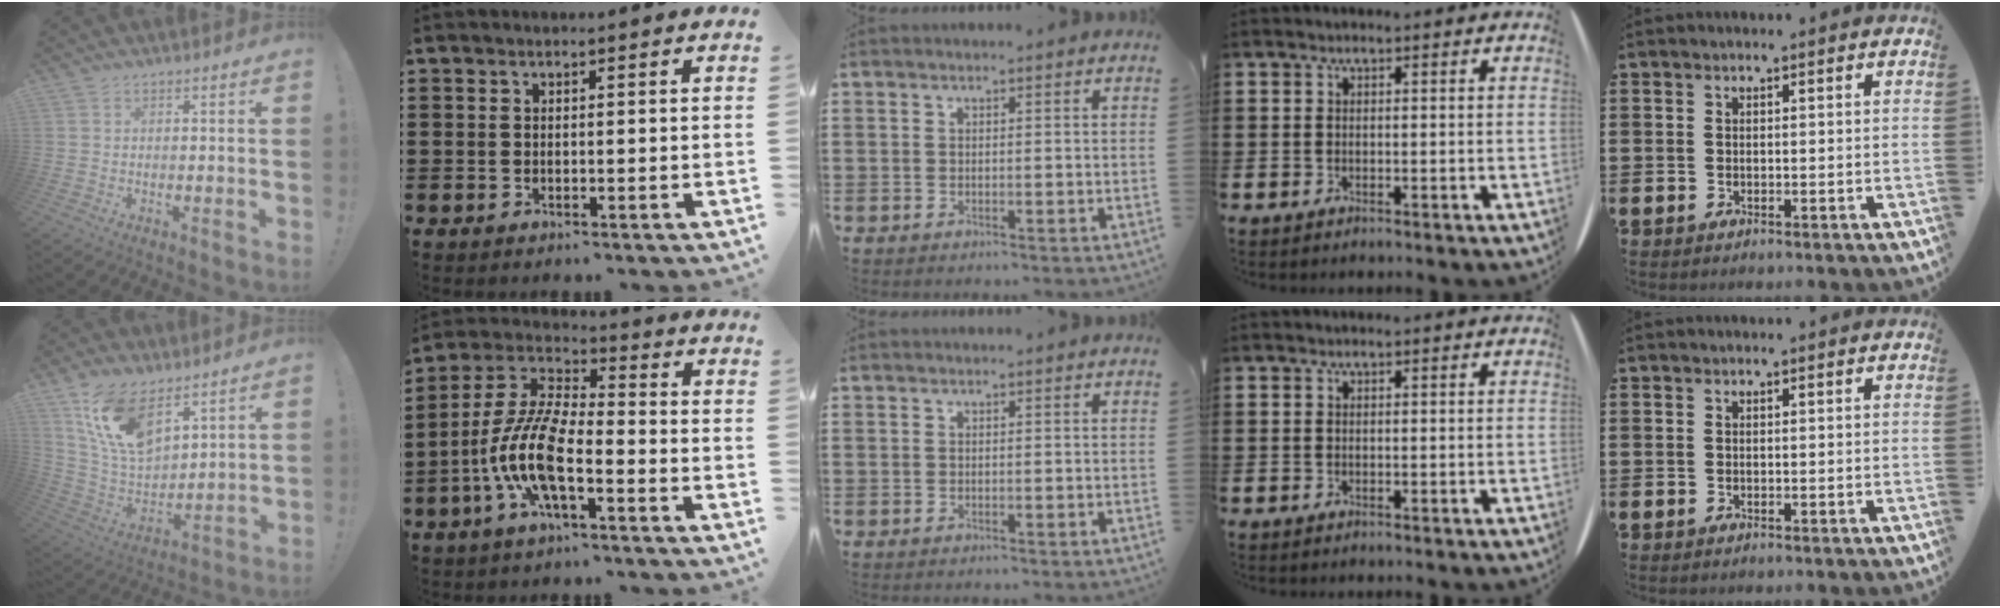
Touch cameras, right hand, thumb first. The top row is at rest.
{"thumb": {"total": 15.5, "force": [10.0, 7.6, 9.1], "torque": [-0.202, -0.059, 0.189]}, "index": {"total": 10.9, "force": [-4.6, 3.4, 9.3], "torque": [-0.231, -0.013, -0.095]}}